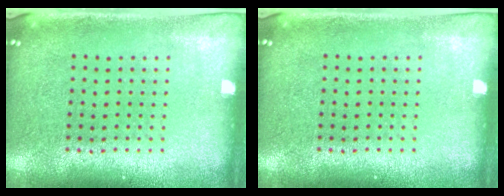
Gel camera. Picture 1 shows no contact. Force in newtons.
{"total": 0.0}